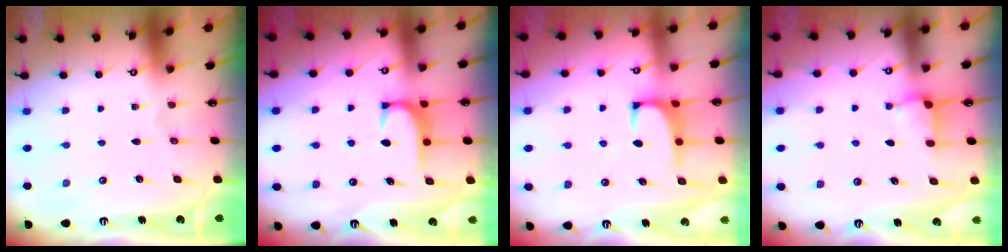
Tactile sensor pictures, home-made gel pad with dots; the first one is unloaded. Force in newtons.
{"total": 1.8, "press": 1.8, "slide": 0.5}
{"total": 0.9, "press": 0.6, "slide": 0.6}
{"total": 3.7, "press": 3.7, "slide": 0.4}